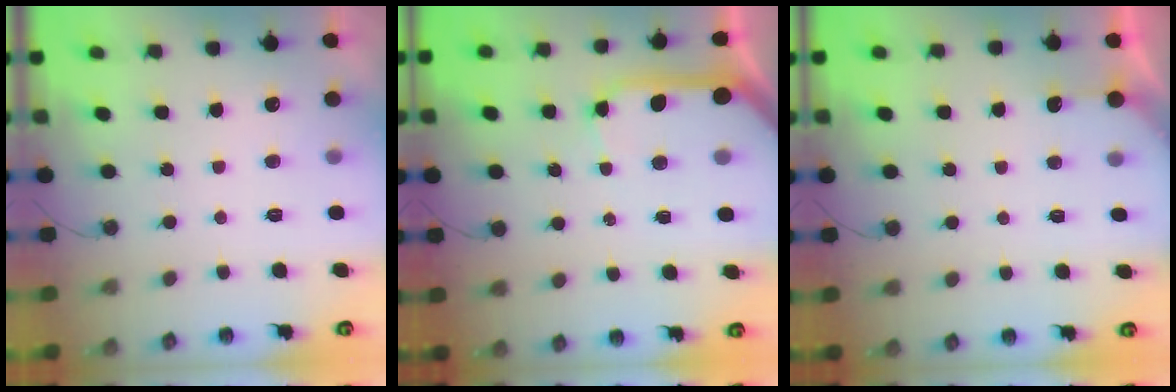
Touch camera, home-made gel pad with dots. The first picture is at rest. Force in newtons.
{"total": 11.7, "press": 11.6, "slide": 1.6}
{"total": 2.3, "press": 2.3, "slide": 0.3}